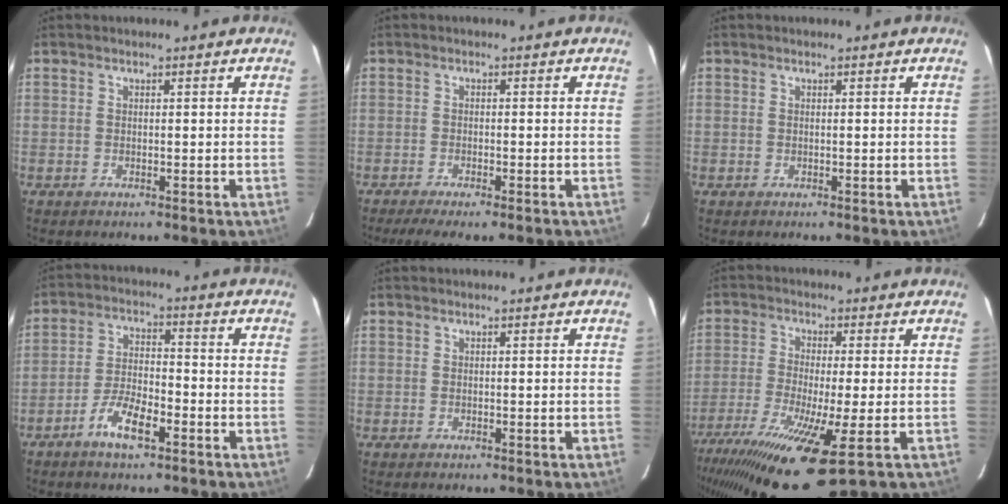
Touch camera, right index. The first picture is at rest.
{"total": 5.3, "force": [-4.3, 0.3, 3.0], "torque": [-0.065, -0.019, -0.070]}
{"total": 0.0}
{"total": 7.3, "force": [-4.5, 2.3, 5.3], "torque": [-0.115, 0.002, -0.083]}
{"total": 0.0}
{"total": 17.3, "force": [-9.4, 1.6, 14.4], "torque": [-0.292, -0.071, -0.165]}